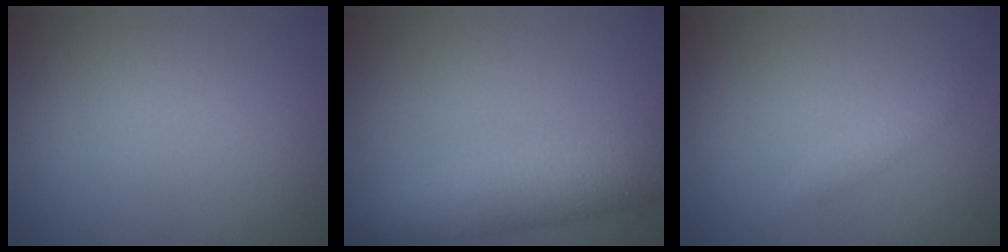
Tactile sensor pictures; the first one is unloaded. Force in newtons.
{"total": 5.1, "press": 5.1, "slide": 0.3}
{"total": 1.3, "press": 1.3, "slide": 0.0}